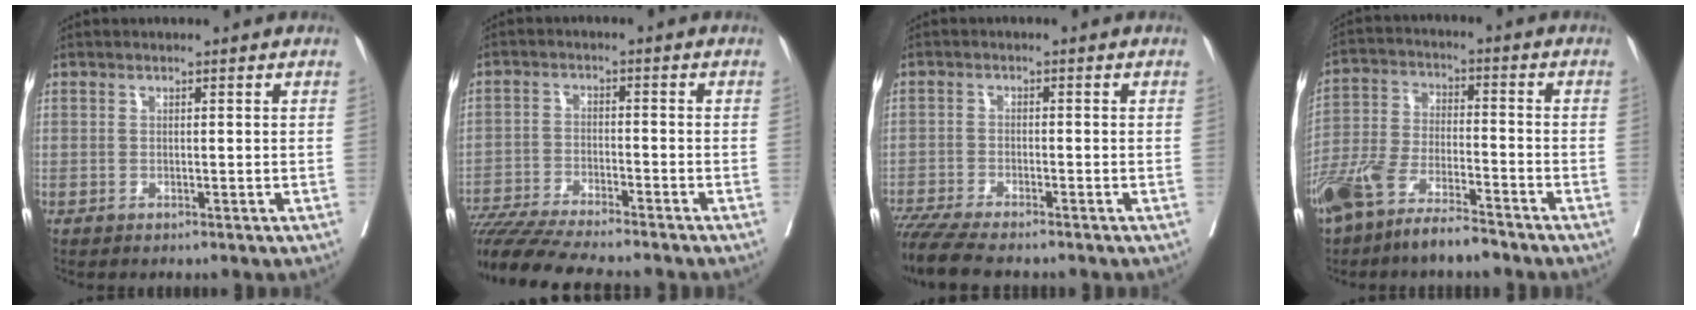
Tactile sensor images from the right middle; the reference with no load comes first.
{"total": 15.7, "force": [-13.8, 0.7, 7.3], "torque": [-0.126, -0.027, -0.223]}
{"total": 8.6, "force": [-7.5, 0.6, 4.2], "torque": [-0.070, -0.019, -0.125]}
{"total": 10.6, "force": [-8.3, 2.4, 6.2], "torque": [-0.127, -0.010, -0.160]}